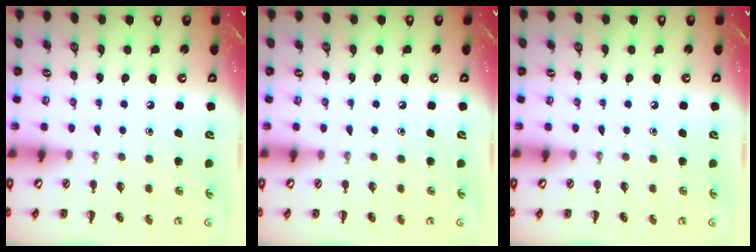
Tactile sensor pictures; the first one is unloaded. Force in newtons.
{"total": 0.0}
{"total": 0.0}